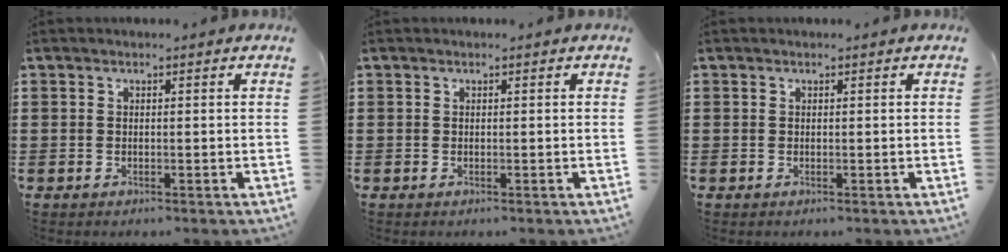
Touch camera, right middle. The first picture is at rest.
{"total": 0.0}
{"total": 0.0}